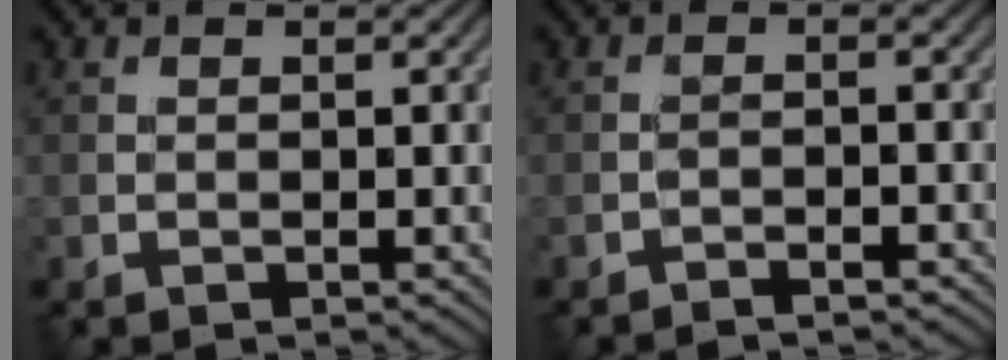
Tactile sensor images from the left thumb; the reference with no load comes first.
{"total": 1.8, "force": [-1.6, 0.2, 0.8], "torque": [-0.013, 0.005, -0.034]}